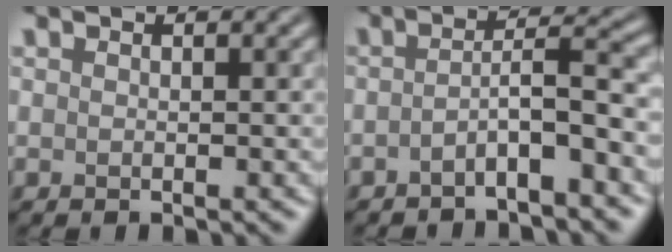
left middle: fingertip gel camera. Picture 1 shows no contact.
{"total": 3.7, "force": [-1.6, 0.6, 3.3], "torque": [-0.055, 0.015, -0.036]}